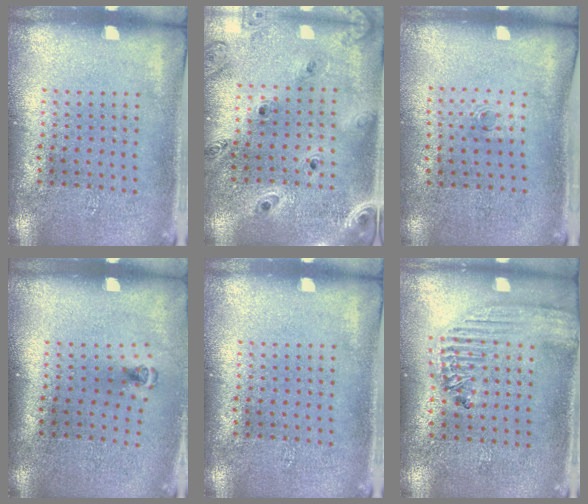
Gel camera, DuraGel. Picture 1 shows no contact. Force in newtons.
{"total": 1.2, "press": 1.2, "slide": 0.2}
{"total": 0.5, "press": 0.3, "slide": 0.4}
{"total": 0.5, "press": 0.4, "slide": 0.4}
{"total": 0.0}
{"total": 1.8, "press": 1.7, "slide": 0.7}